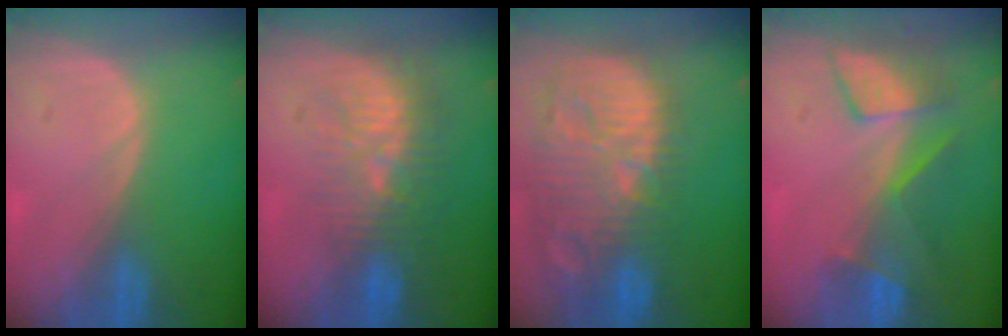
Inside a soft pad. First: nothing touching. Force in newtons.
{"total": 9.7, "press": 8.9, "slide": 3.8}
{"total": 14.6, "press": 12.6, "slide": 7.3}
{"total": 8.6, "press": 7.2, "slide": 4.7}